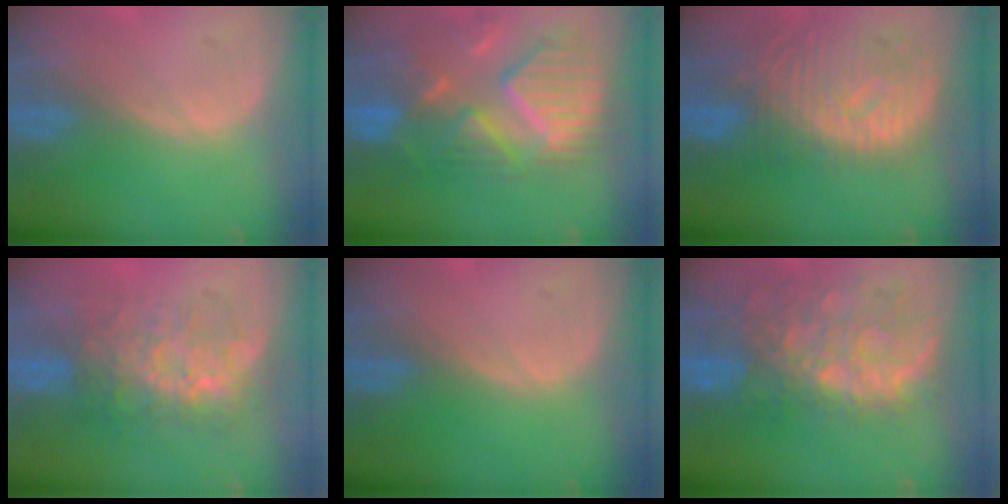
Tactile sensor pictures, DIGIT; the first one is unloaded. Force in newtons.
{"total": 12.2, "press": 10.5, "slide": 6.1}
{"total": 11.3, "press": 9.9, "slide": 5.6}
{"total": 7.7, "press": 7.5, "slide": 1.6}
{"total": 0.0}
{"total": 11.2, "press": 9.8, "slide": 5.4}